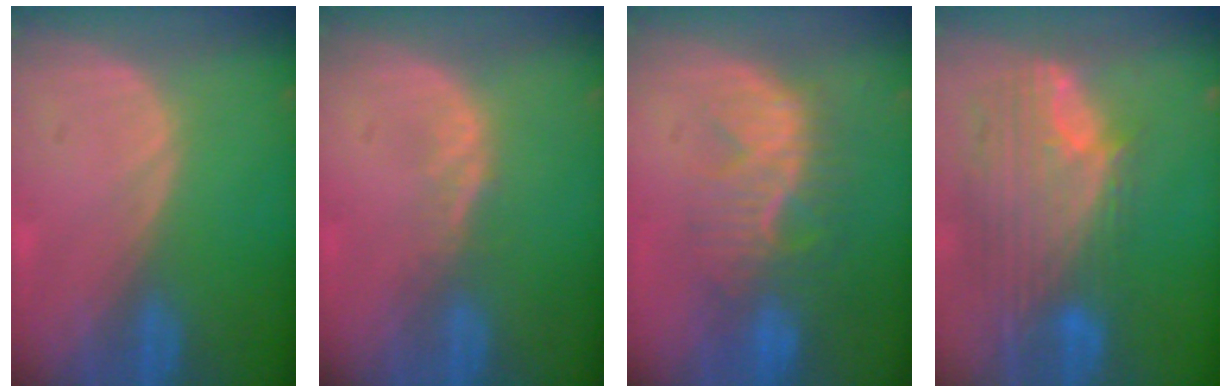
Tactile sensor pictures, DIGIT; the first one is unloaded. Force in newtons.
{"total": 1.4, "press": 1.4, "slide": 0.1}
{"total": 9.7, "press": 8.6, "slide": 4.4}
{"total": 12.0, "press": 10.1, "slide": 6.4}